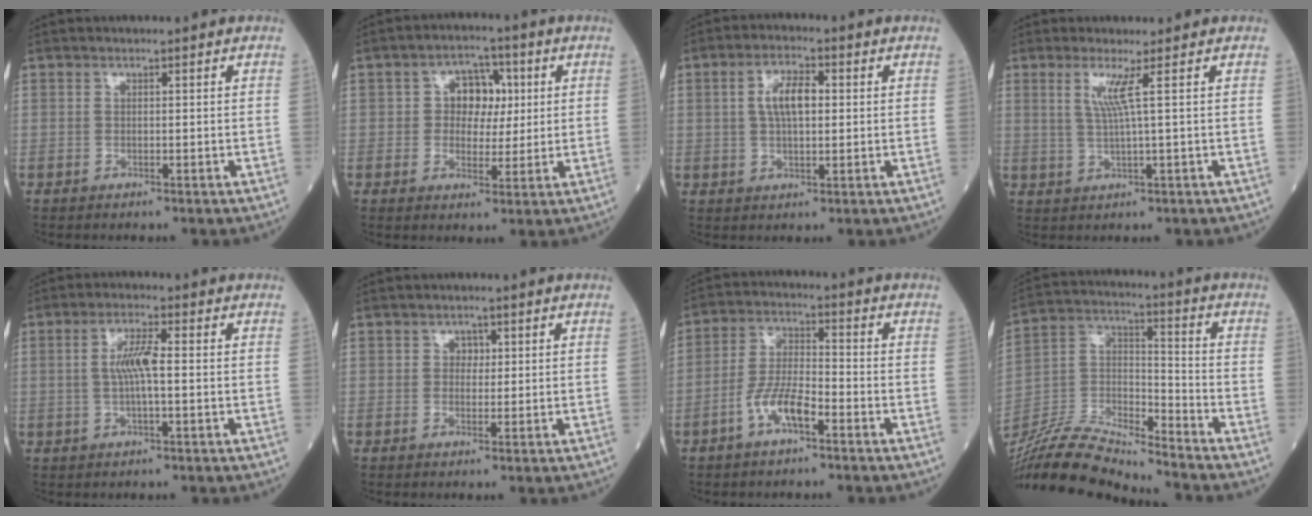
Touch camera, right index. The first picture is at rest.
{"total": 6.1, "force": [1.1, 4.4, 4.0], "torque": [-0.057, 0.020, 0.016]}
{"total": 5.8, "force": [1.0, 2.2, 5.3], "torque": [-0.104, 0.013, 0.017]}
{"total": 3.6, "force": [1.3, -1.1, 3.2], "torque": [-0.068, -0.005, 0.027]}
{"total": 5.0, "force": [0.1, 0.5, 5.0], "torque": [-0.100, 0.005, 0.000]}
{"total": 1.7, "force": [0.4, 1.3, 0.9], "torque": [-0.008, 0.002, 0.003]}
{"total": 6.7, "force": [-3.5, 1.9, 5.4], "torque": [-0.112, 0.007, -0.068]}
{"total": 14.8, "force": [-14.5, 0.2, 3.2], "torque": [-0.065, 0.022, -0.273]}